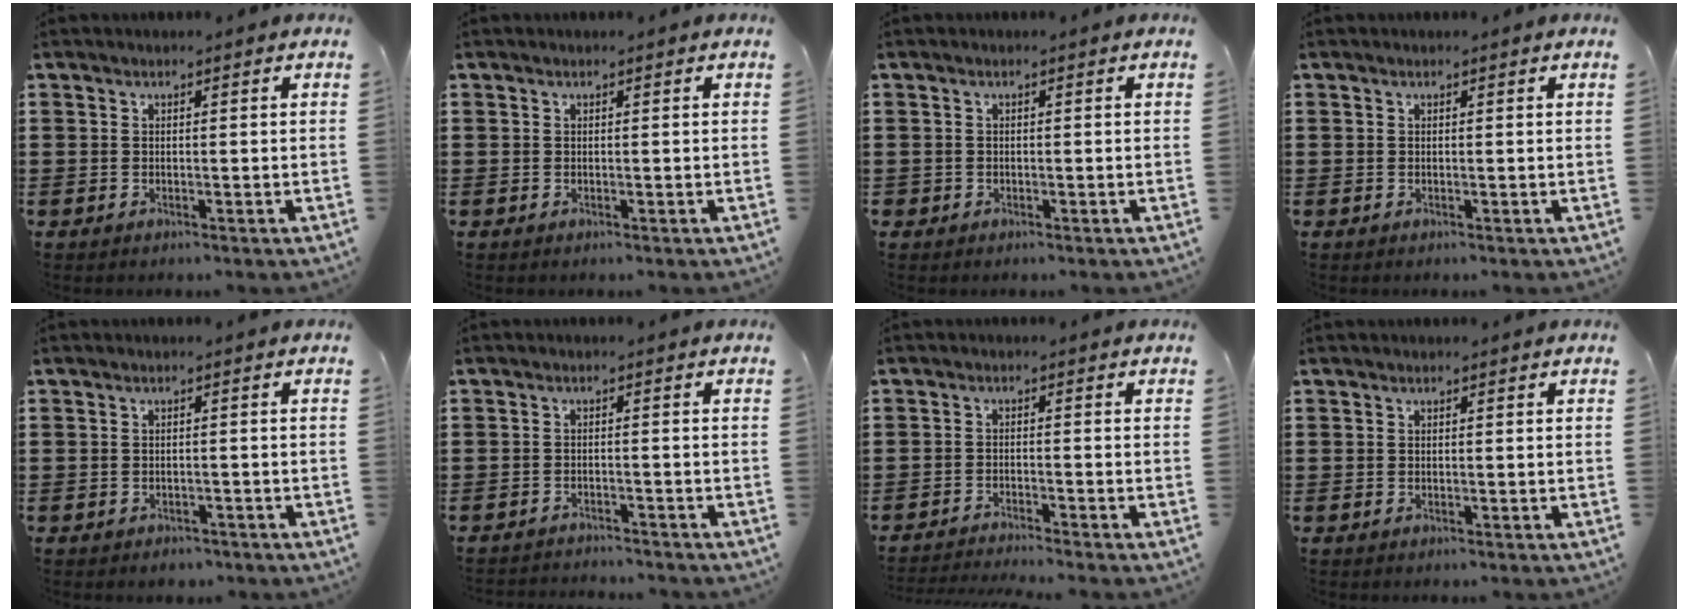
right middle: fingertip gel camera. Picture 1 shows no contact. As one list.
[{"total": 0.0}, {"total": 0.8, "force": [-0.4, 0.7, -0.1], "torque": [0.000, 0.003, -0.010]}, {"total": 0.0}, {"total": 1.0, "force": [-0.9, 0.4, -0.1], "torque": [-0.001, 0.001, -0.021]}, {"total": 1.9, "force": [-1.9, 0.1, -0.2], "torque": [-0.003, -0.001, -0.041]}, {"total": 2.2, "force": [-2.2, -0.2, 0.2], "torque": [-0.006, -0.002, -0.045]}, {"total": 0.0}]